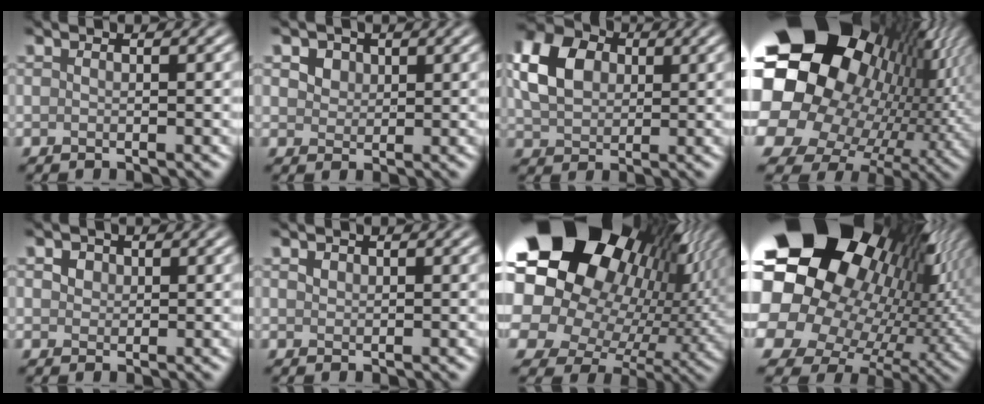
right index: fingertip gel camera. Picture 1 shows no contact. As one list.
[{"total": 5.2, "force": [2.8, 3.7, 2.5], "torque": [-0.058, 0.011, 0.035]}, {"total": 6.9, "force": [1.6, 5.0, 4.4], "torque": [-0.117, 0.012, 0.026]}, {"total": 22.7, "force": [2.7, 18.3, 13.1], "torque": [-0.240, -0.027, 0.024]}, {"total": 3.3, "force": [1.6, 2.3, 1.6], "torque": [-0.039, 0.012, 0.018]}, {"total": 0.8, "force": [0.5, 0.6, 0.3], "torque": [-0.008, -0.001, 0.009]}, {"total": 22.3, "force": [7.2, 16.3, 13.3], "torque": [-0.242, 0.005, 0.119]}, {"total": 22.8, "force": [5.1, 17.8, 13.2], "torque": [-0.244, 0.000, 0.076]}]